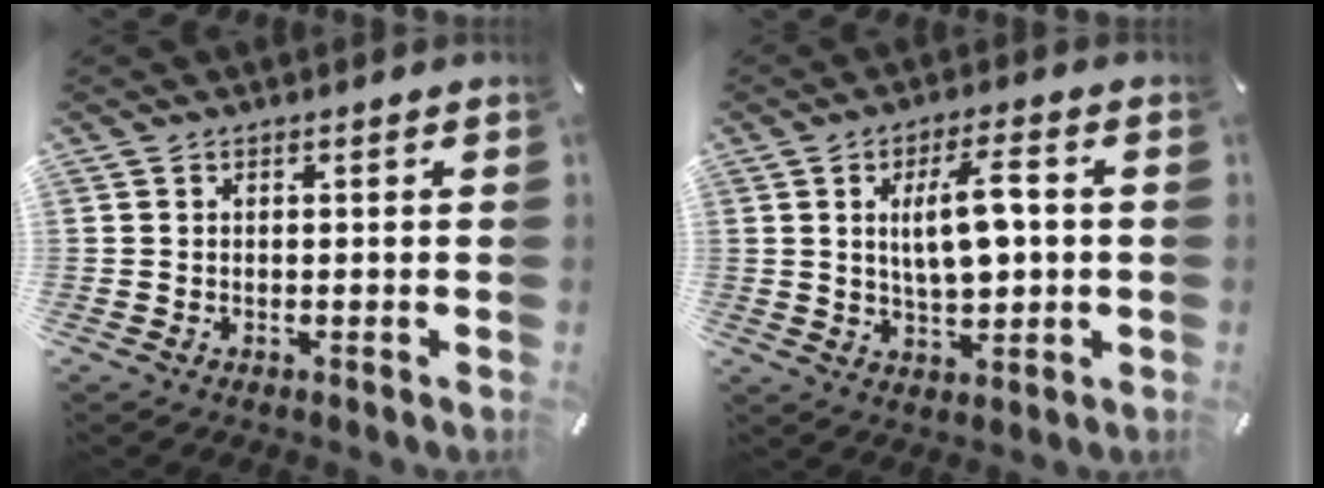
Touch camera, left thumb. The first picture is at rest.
{"total": 10.4, "force": [1.3, 4.4, 9.3], "torque": [-0.167, 0.004, 0.017]}